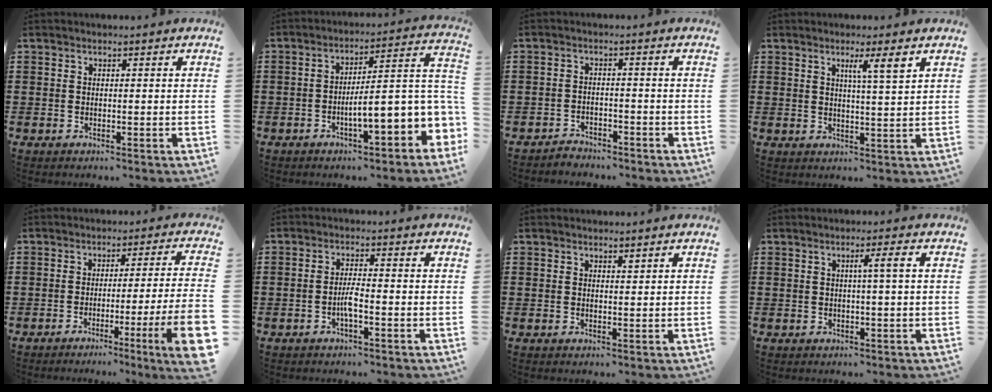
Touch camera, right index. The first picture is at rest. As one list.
[{"total": 8.6, "force": [-2.4, 1.5, 8.1], "torque": [-0.133, -0.028, -0.045]}, {"total": 2.2, "force": [-2.1, 0.4, -0.1], "torque": [-0.006, 0.005, -0.048]}, {"total": 3.7, "force": [1.7, -0.1, 3.3], "torque": [-0.070, -0.003, 0.026]}, {"total": 6.9, "force": [-2.6, 0.1, 6.4], "torque": [-0.103, -0.024, -0.048]}, {"total": 2.9, "force": [-1.1, 0.3, 2.7], "torque": [-0.064, -0.004, -0.026]}, {"total": 0.8, "force": [0.7, 0.3, 0.3], "torque": [-0.007, 0.001, 0.014]}, {"total": 2.7, "force": [0.3, -0.3, 2.7], "torque": [-0.048, -0.002, -0.001]}]